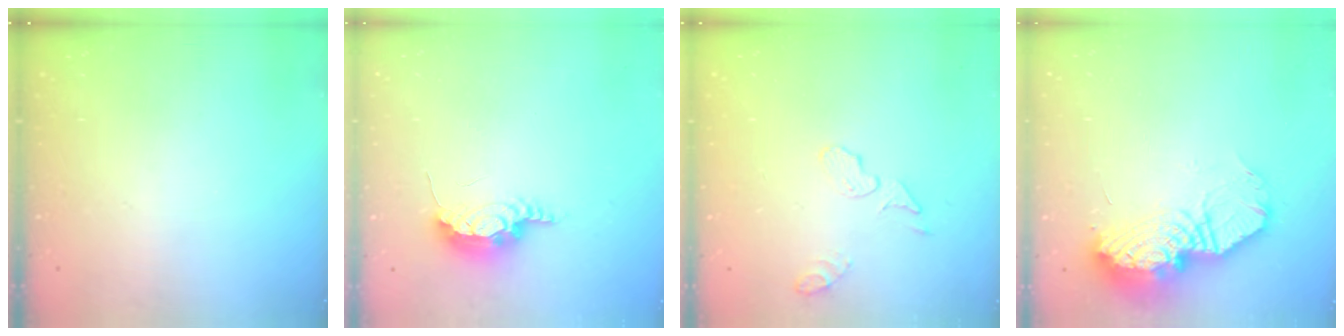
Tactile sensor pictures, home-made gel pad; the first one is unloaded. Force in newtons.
{"total": 10.6, "press": 8.5, "slide": 6.4}
{"total": 5.6, "press": 5.4, "slide": 1.2}
{"total": 15.0, "press": 15.0, "slide": 1.4}